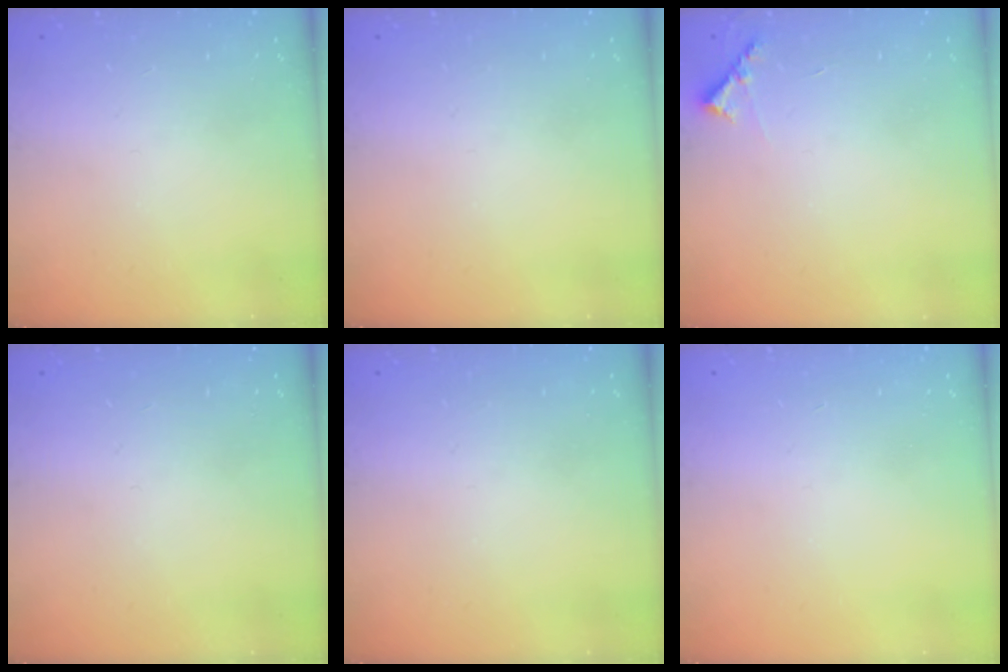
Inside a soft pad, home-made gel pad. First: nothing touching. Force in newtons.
{"total": 0.0}
{"total": 5.8, "press": 5.8, "slide": 0.5}
{"total": 0.0}
{"total": 0.0}
{"total": 0.0}